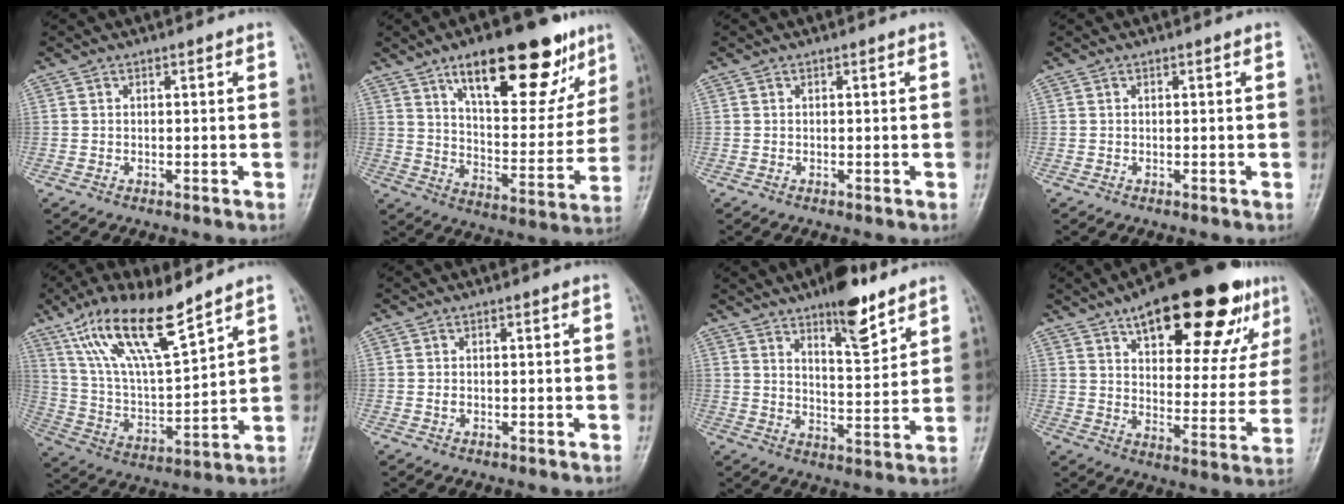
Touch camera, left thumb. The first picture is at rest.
{"total": 23.8, "force": [13.9, 9.7, 16.7], "torque": [-0.194, -0.043, 0.216]}
{"total": 0.0}
{"total": 0.0}
{"total": 17.4, "force": [11.6, 4.5, 12.1], "torque": [-0.209, -0.049, 0.232]}
{"total": 0.6, "force": [0.0, 0.4, 0.5], "torque": [-0.007, 0.000, 0.001]}
{"total": 10.9, "force": [7.5, 3.4, 7.1], "torque": [-0.088, -0.052, 0.119]}
{"total": 26.7, "force": [15.6, 10.3, 19.1], "torque": [-0.233, -0.026, 0.226]}